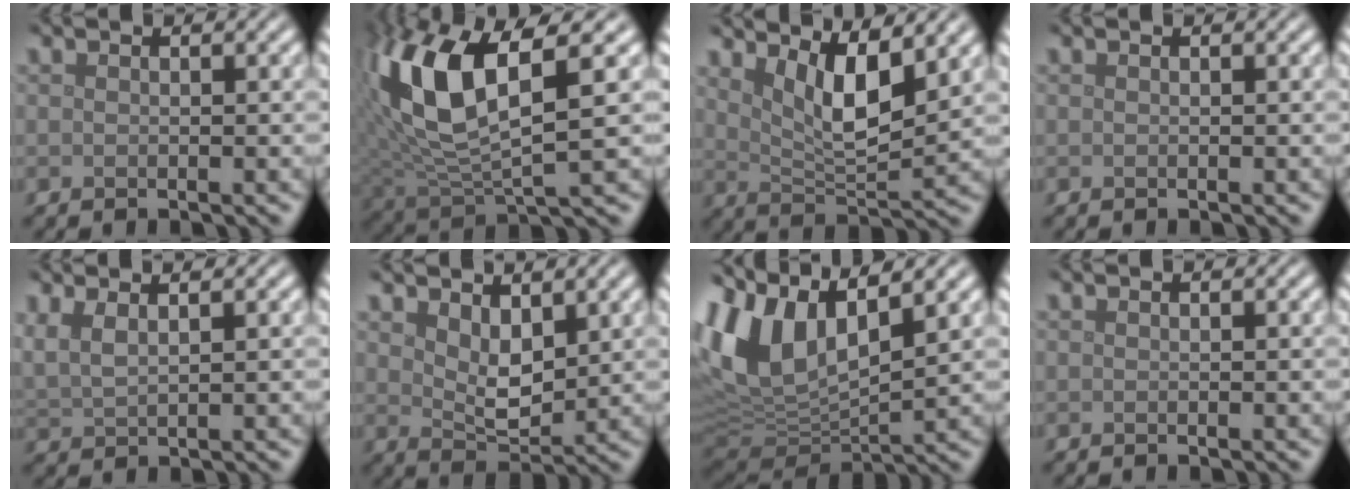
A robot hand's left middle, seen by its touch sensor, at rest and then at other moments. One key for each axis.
{"total": 10.4, "fx": 2.8, "fy": 4.1, "fz": 9.1, "tx": -0.201, "ty": 0.003, "tz": 0.052}
{"total": 5.7, "fx": 2.7, "fy": 1.7, "fz": 4.6, "tx": -0.085, "ty": -0.012, "tz": 0.054}
{"total": 0.0}
{"total": 2.9, "fx": 1.7, "fy": 1.1, "fz": 2.0, "tx": -0.048, "ty": 0.005, "tz": 0.038}
{"total": 3.5, "fx": 1.7, "fy": 1.7, "fz": 2.5, "tx": -0.051, "ty": -0.009, "tz": 0.035}
{"total": 10.0, "fx": 4.4, "fy": 5.1, "fz": 7.4, "tx": -0.175, "ty": 0.009, "tz": 0.083}
{"total": 0.0}